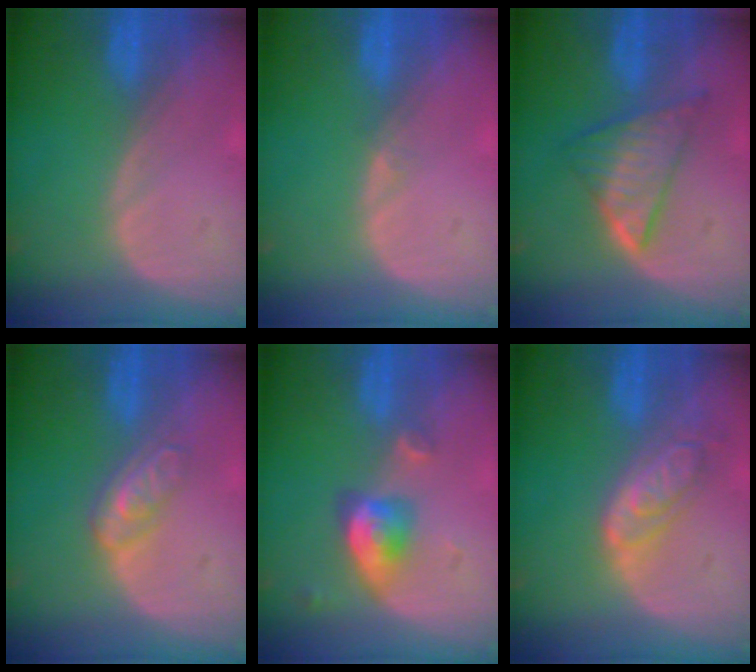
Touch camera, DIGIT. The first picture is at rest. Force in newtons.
{"total": 0.6, "press": 0.5, "slide": 0.4}
{"total": 6.5, "press": 6.5, "slide": 0.2}
{"total": 4.5, "press": 3.9, "slide": 2.2}
{"total": 5.1, "press": 4.7, "slide": 2.0}
{"total": 6.2, "press": 5.5, "slide": 3.0}